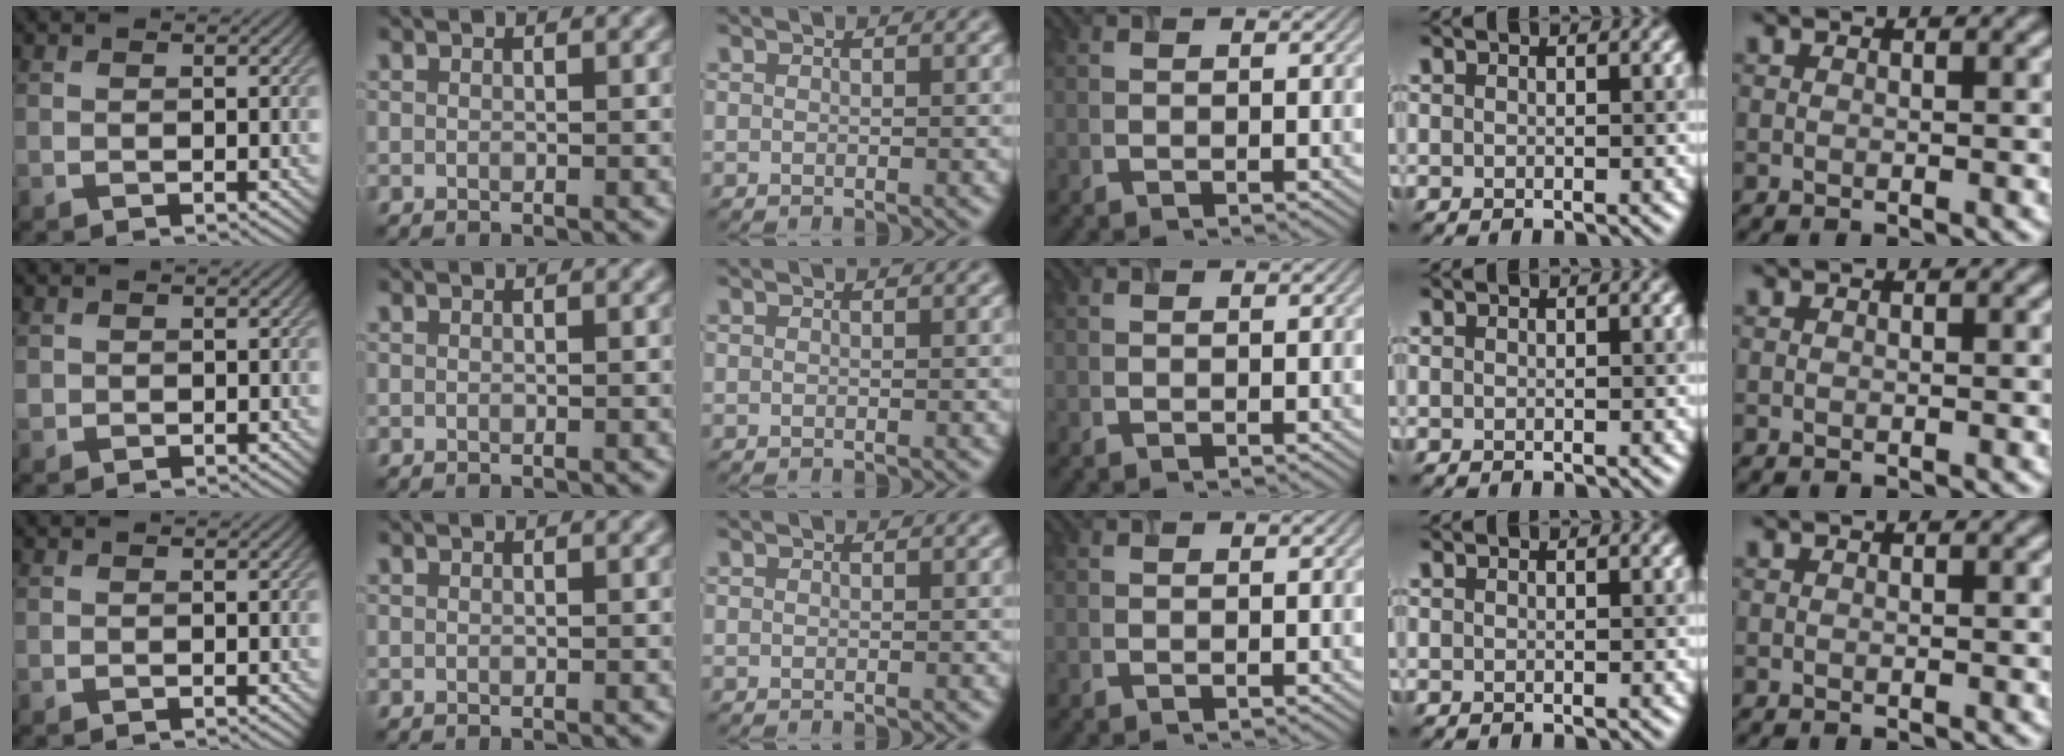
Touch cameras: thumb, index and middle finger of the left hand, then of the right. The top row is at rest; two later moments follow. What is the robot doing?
{"motion": "close", "object": "airpods case & airpods"}